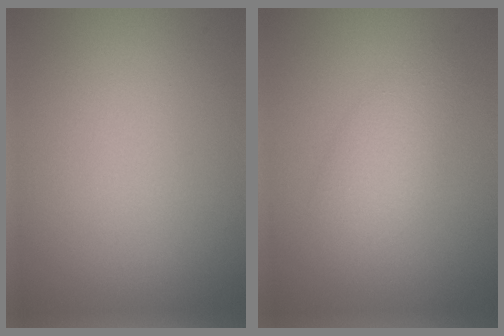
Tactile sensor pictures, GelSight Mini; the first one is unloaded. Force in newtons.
{"total": 3.0, "press": 3.0, "slide": 0.1}